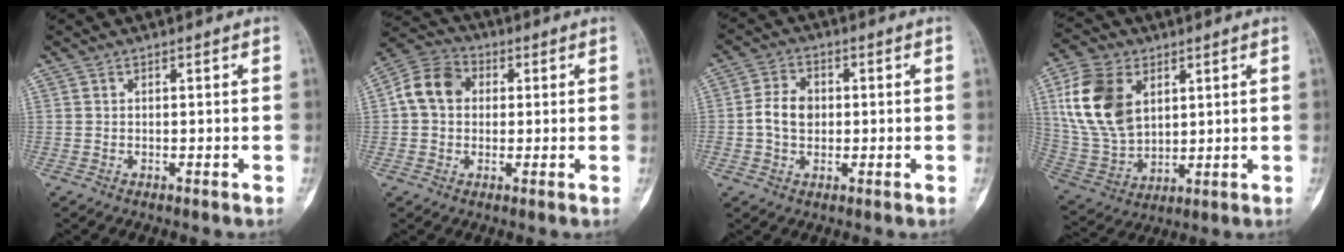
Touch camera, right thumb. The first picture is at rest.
{"total": 8.8, "force": [1.2, 7.1, 5.2], "torque": [-0.086, 0.023, 0.010]}
{"total": 6.3, "force": [-0.1, 4.7, 4.2], "torque": [-0.069, 0.012, -0.007]}
{"total": 16.2, "force": [5.1, 10.8, 11.0], "torque": [-0.203, -0.012, 0.109]}